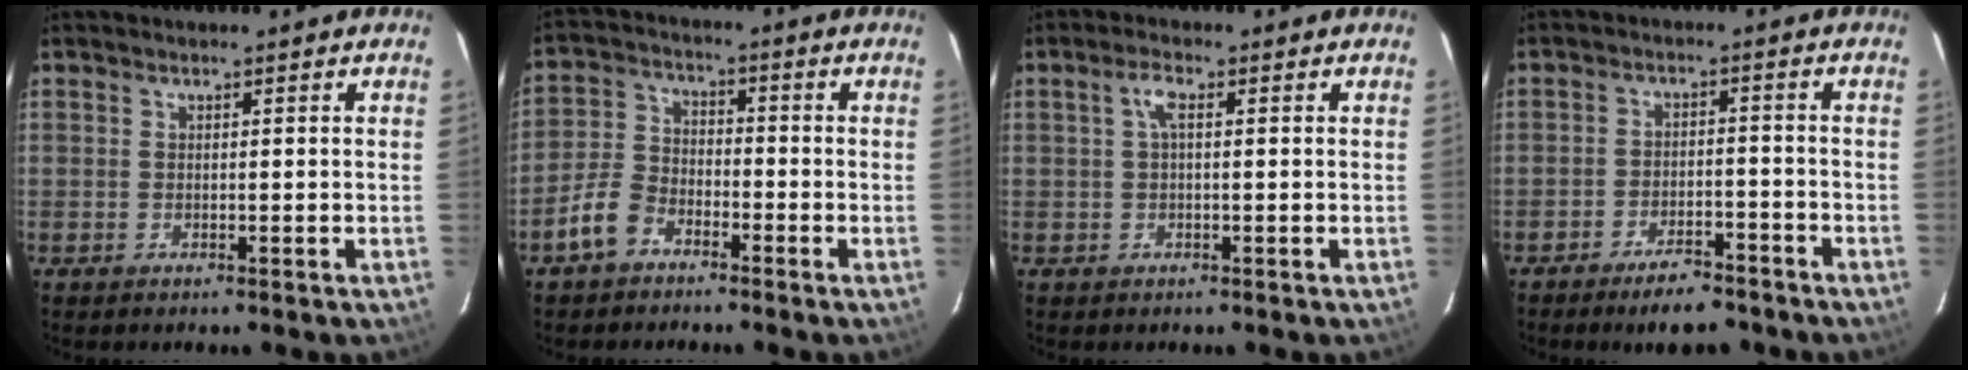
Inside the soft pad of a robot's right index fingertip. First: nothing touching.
{"total": 6.9, "force": [-4.7, 4.0, 3.0], "torque": [-0.073, 0.016, -0.094]}
{"total": 2.4, "force": [0.4, 0.8, 2.3], "torque": [-0.048, 0.009, 0.007]}
{"total": 7.8, "force": [-6.4, 2.7, 3.5], "torque": [-0.076, 0.007, -0.091]}